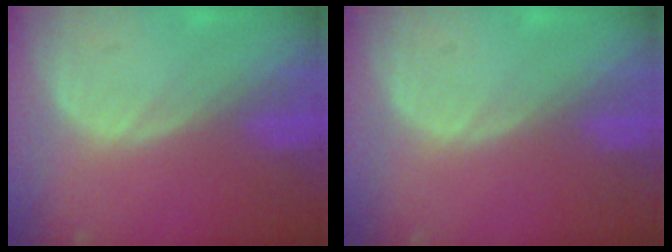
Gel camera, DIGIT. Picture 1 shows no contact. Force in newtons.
{"total": 0.0}